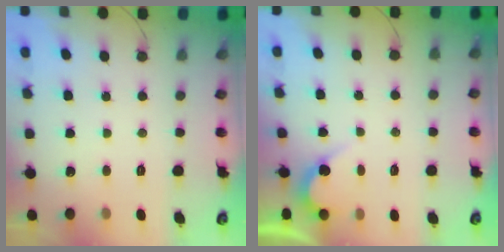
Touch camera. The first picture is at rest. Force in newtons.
{"total": 2.7, "press": 2.7, "slide": 0.2}